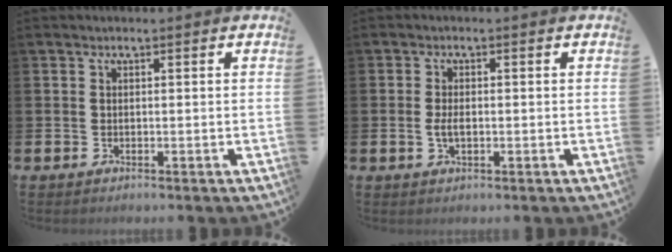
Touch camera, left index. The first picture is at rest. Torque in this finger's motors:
{"motor_torque": [0.47, 0.03, 0.09, 0.06]}